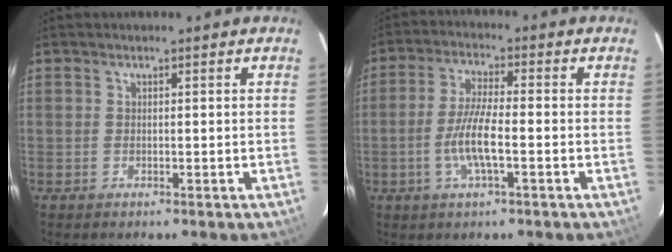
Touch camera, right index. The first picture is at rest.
{"total": 7.6, "force": [-2.2, 1.3, 7.1], "torque": [-0.144, -0.001, -0.044]}